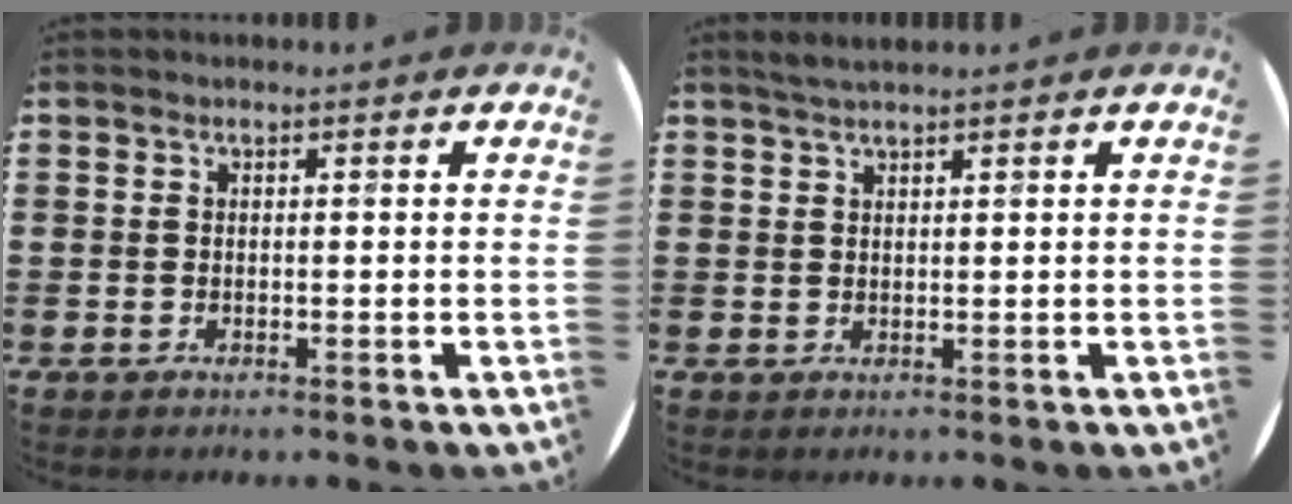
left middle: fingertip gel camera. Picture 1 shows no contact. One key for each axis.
{"total": 1.5, "fx": 1.3, "fy": 0.0, "fz": 0.6, "tx": -0.011, "ty": 0.002, "tz": 0.025}